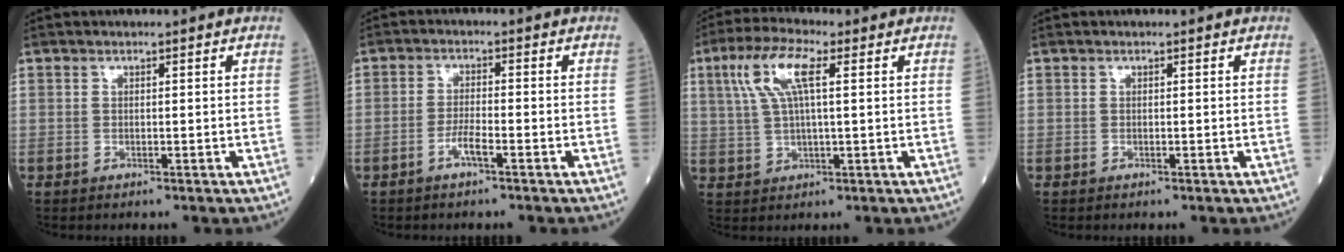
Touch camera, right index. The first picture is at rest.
{"total": 2.8, "force": [-1.7, 0.2, 2.2], "torque": [-0.044, 0.000, -0.034]}
{"total": 8.1, "force": [2.8, 1.8, 7.4], "torque": [-0.161, 0.022, 0.055]}
{"total": 0.0}